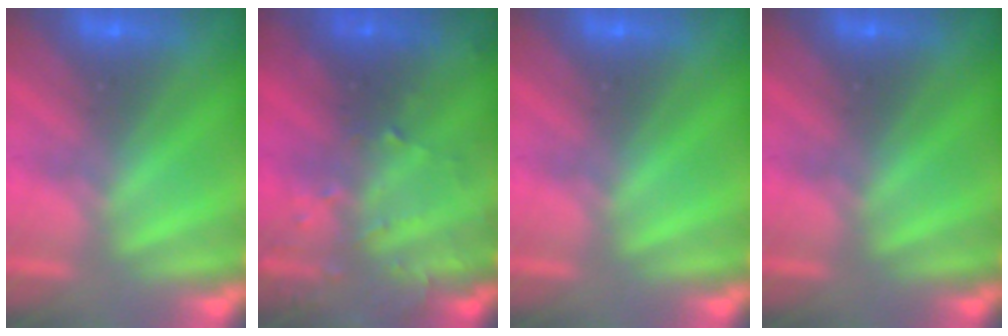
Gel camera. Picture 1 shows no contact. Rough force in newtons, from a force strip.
{"total": 3.3}
{"total": 0.0}
{"total": 0.0}